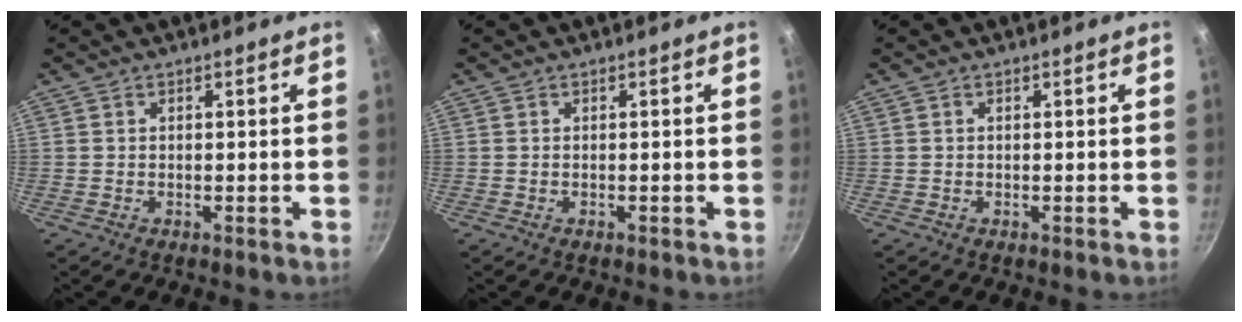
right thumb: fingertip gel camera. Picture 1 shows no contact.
{"total": 0.0}
{"total": 0.0}